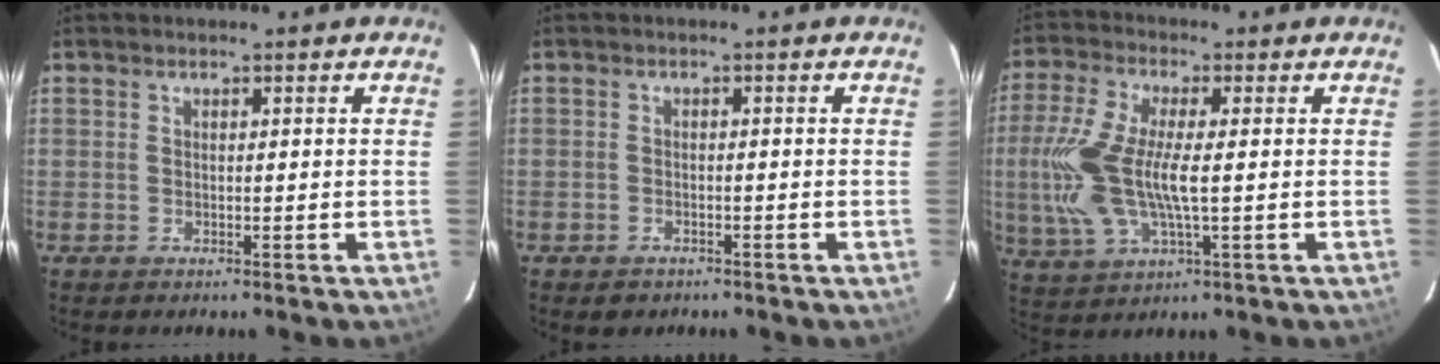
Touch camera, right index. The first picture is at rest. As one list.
[{"total": 2.2, "force": [-1.6, 1.5, 0.4], "torque": [-0.012, 0.000, -0.020]}, {"total": 14.1, "force": [-0.5, 4.9, 13.2], "torque": [-0.285, -0.004, -0.005]}]